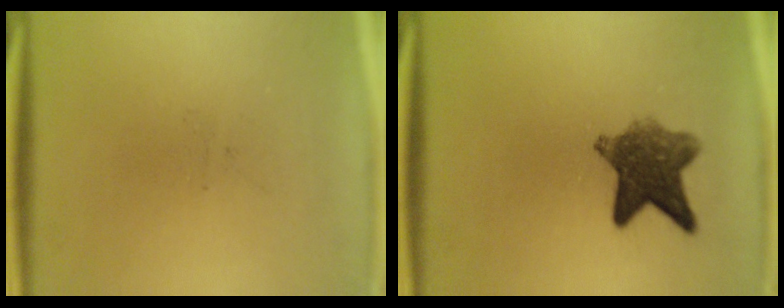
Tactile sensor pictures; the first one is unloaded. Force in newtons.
{"total": 7.9}